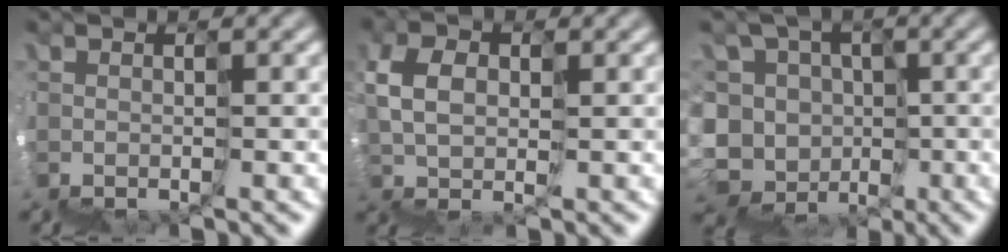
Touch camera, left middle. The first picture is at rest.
{"total": 2.0, "force": [1.8, 0.6, 0.6], "torque": [-0.007, 0.026, 0.036]}
{"total": 8.9, "force": [-3.2, 8.2, 0.3], "torque": [-0.030, 0.032, -0.055]}